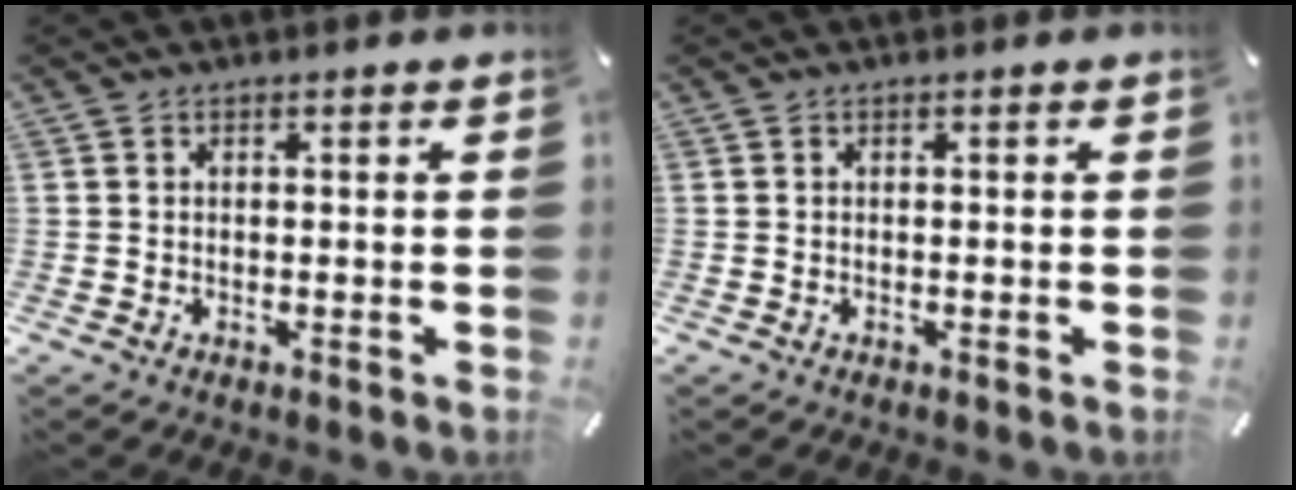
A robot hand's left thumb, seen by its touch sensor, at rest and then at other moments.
{"total": 0.0}